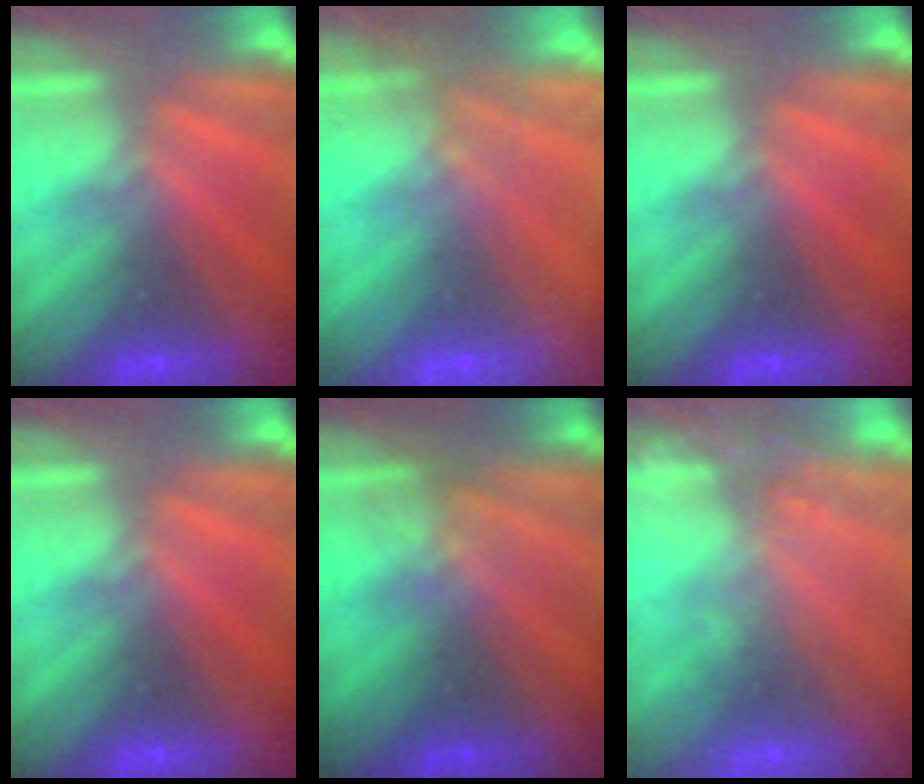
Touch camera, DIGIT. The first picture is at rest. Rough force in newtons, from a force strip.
{"total": 7.6}
{"total": 0.0}
{"total": 0.0}
{"total": 2.7}
{"total": 5.8}